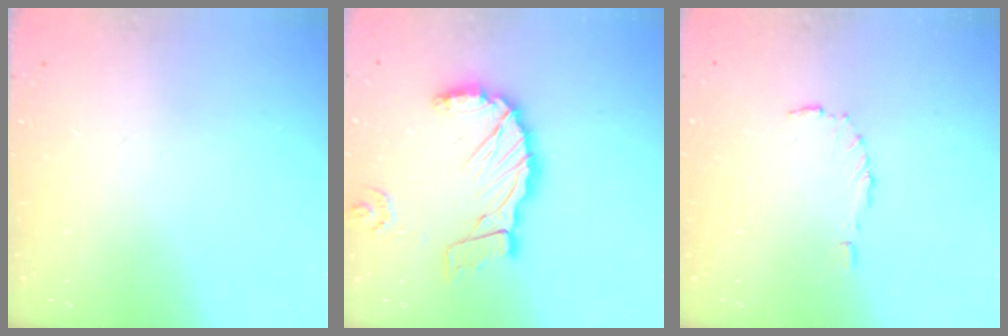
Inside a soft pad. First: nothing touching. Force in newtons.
{"total": 14.4, "press": 14.2, "slide": 2.3}
{"total": 3.1, "press": 3.1, "slide": 0.4}